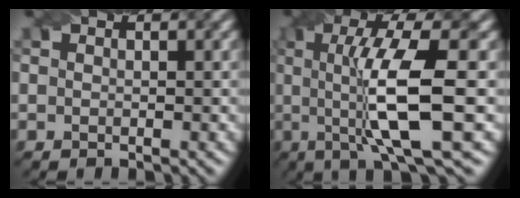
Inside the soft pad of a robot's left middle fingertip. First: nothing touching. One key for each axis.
{"total": 10.2, "fx": -0.1, "fy": 2.3, "fz": 9.9, "tx": -0.163, "ty": -0.001, "tz": 0.002}